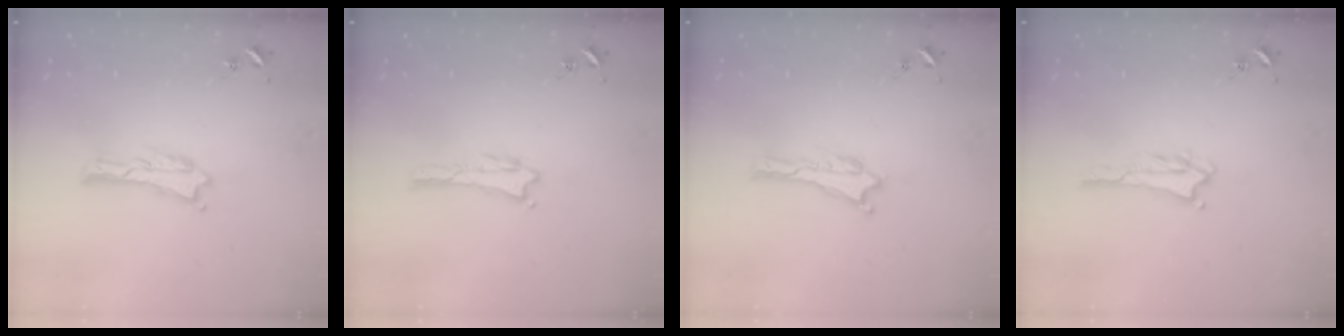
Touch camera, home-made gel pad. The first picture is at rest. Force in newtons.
{"total": 0.0}
{"total": 0.0}
{"total": 1.4, "press": 1.4, "slide": 0.2}